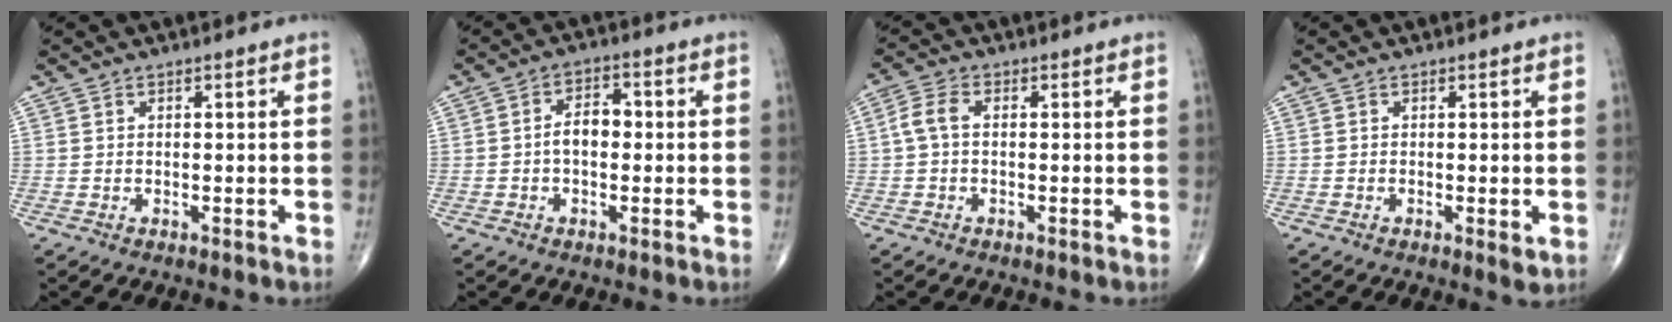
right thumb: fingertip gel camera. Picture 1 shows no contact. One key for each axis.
{"total": 5.1, "fx": -0.3, "fy": 3.2, "fz": 4.0, "tx": -0.060, "ty": 0.019, "tz": -0.013}
{"total": 3.9, "fx": 0.1, "fy": 2.3, "fz": 3.1, "tx": -0.069, "ty": 0.013, "tz": -0.003}
{"total": 1.7, "fx": -0.3, "fy": 0.4, "fz": 1.6, "tx": -0.030, "ty": -0.008, "tz": -0.006}